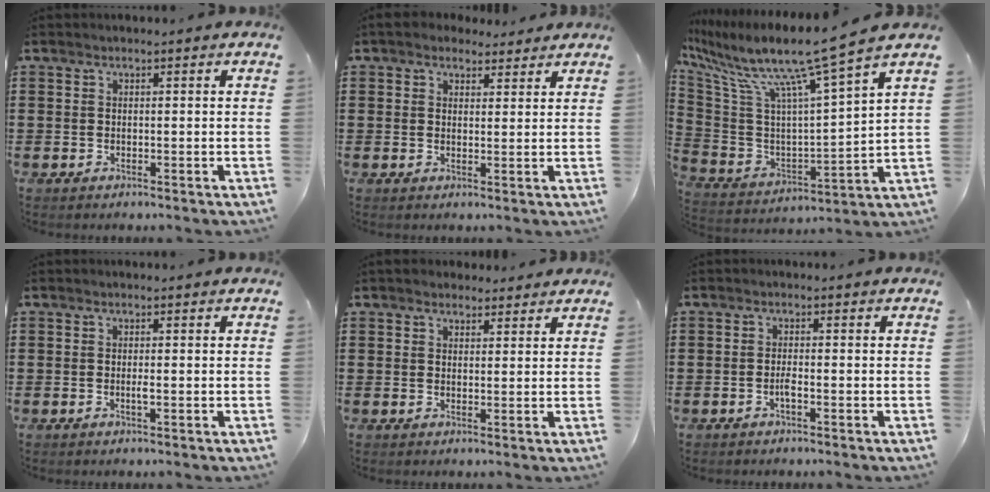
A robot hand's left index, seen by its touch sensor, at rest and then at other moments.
{"total": 3.1, "force": [2.6, 1.6, 0.6], "torque": [-0.020, 0.001, 0.048]}
{"total": 11.6, "force": [8.9, -0.5, 7.4], "torque": [-0.171, -0.071, 0.137]}
{"total": 1.0, "force": [-0.2, -0.1, 1.0], "torque": [-0.018, -0.005, -0.003]}
{"total": 2.4, "force": [2.1, 1.0, 0.3], "torque": [-0.003, 0.000, 0.039]}
{"total": 1.6, "force": [-0.7, 0.2, 1.5], "torque": [-0.028, -0.001, -0.011]}